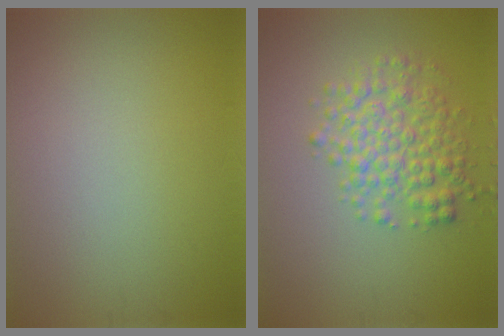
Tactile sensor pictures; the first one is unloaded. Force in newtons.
{"total": 4.6, "press": 4.6, "slide": 0.0}